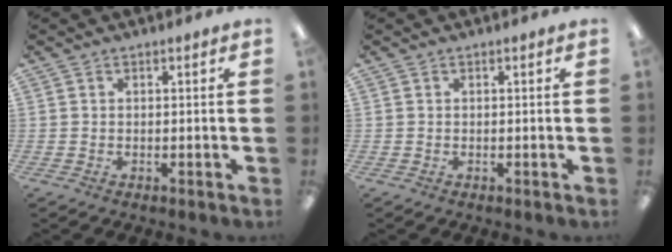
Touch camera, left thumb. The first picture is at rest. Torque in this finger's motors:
{"motor_torque": [0.02, 0.00, 0.13, -0.11, 0.00]}